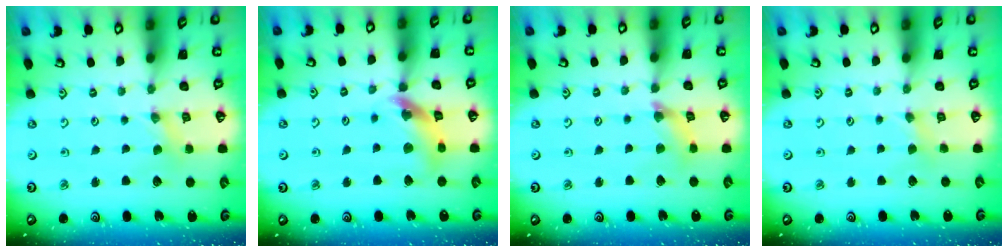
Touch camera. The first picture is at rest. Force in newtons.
{"total": 13.1, "press": 13.0, "slide": 1.7}
{"total": 4.6, "press": 4.6, "slide": 0.5}
{"total": 2.4, "press": 2.3, "slide": 0.5}